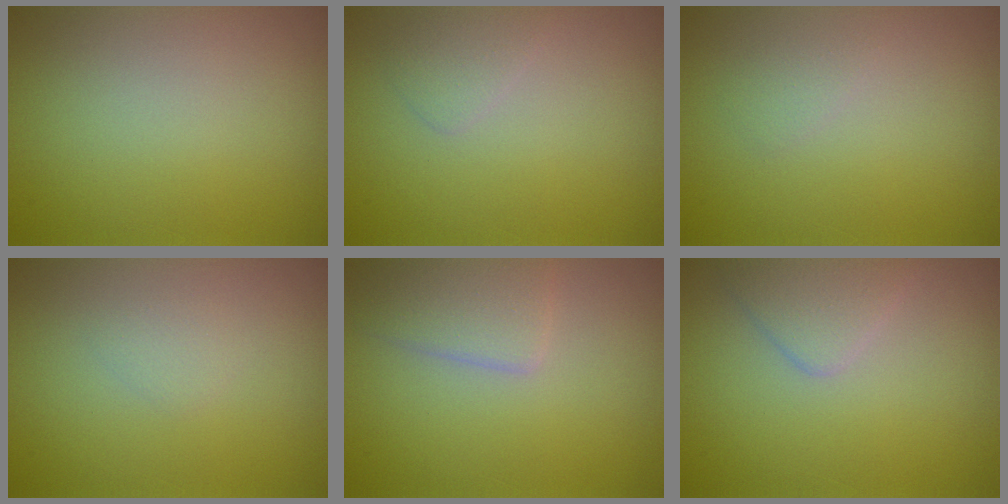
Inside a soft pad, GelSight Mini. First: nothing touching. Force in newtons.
{"total": 1.1, "press": 1.1, "slide": 0.0}
{"total": 0.8, "press": 0.8, "slide": 0.1}
{"total": 0.7, "press": 0.7, "slide": 0.0}
{"total": 2.9, "press": 2.9, "slide": 0.1}
{"total": 2.1, "press": 2.1, "slide": 0.2}